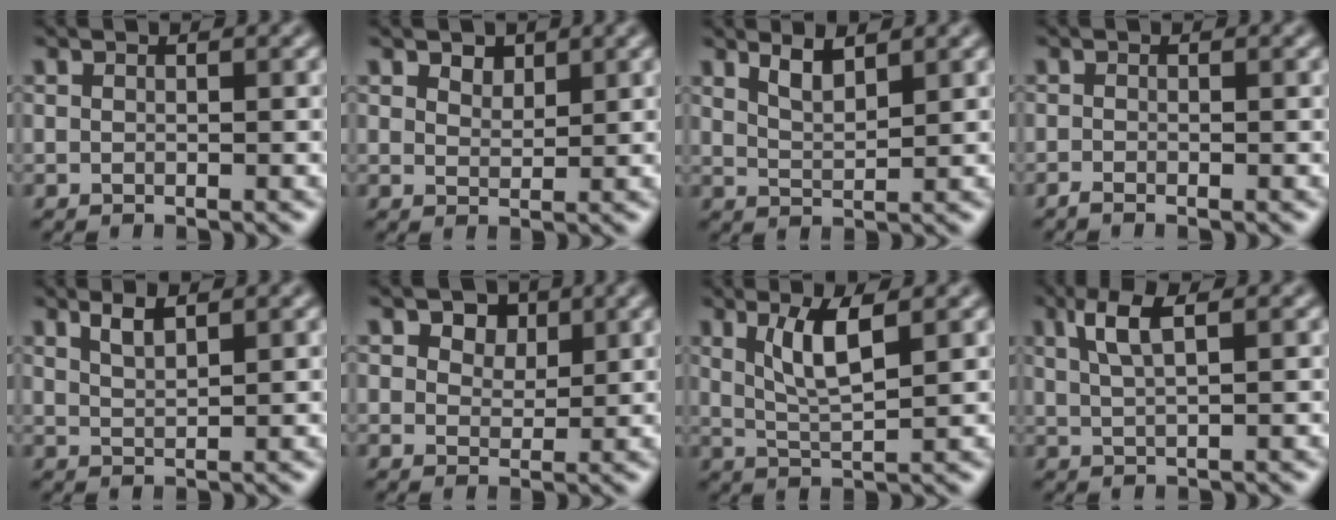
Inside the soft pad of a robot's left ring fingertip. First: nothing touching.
{"total": 1.6, "force": [1.3, 0.8, 0.5], "torque": [-0.009, -0.002, 0.022]}
{"total": 2.2, "force": [1.7, 0.5, 1.4], "torque": [-0.027, -0.004, 0.034]}
{"total": 0.7, "force": [-0.6, 0.1, 0.4], "torque": [-0.007, -0.004, -0.013]}
{"total": 1.9, "force": [1.4, 0.5, 1.2], "torque": [-0.023, 0.000, 0.027]}
{"total": 3.3, "force": [1.9, 2.1, 1.6], "torque": [-0.031, -0.005, 0.024]}
{"total": 4.0, "force": [1.6, 0.9, 3.5], "torque": [-0.071, -0.005, 0.035]}
{"total": 3.3, "force": [1.6, 0.9, 2.8], "torque": [-0.054, 0.002, 0.031]}